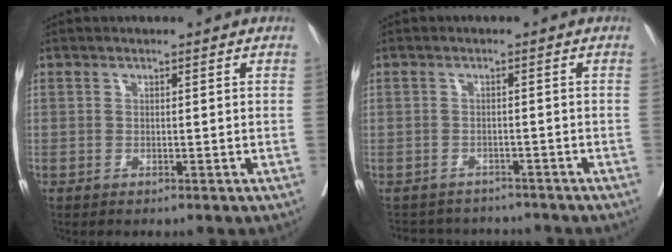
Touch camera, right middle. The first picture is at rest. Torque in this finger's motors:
{"motor_torque": [-0.17, -0.33, -0.55, -0.21]}